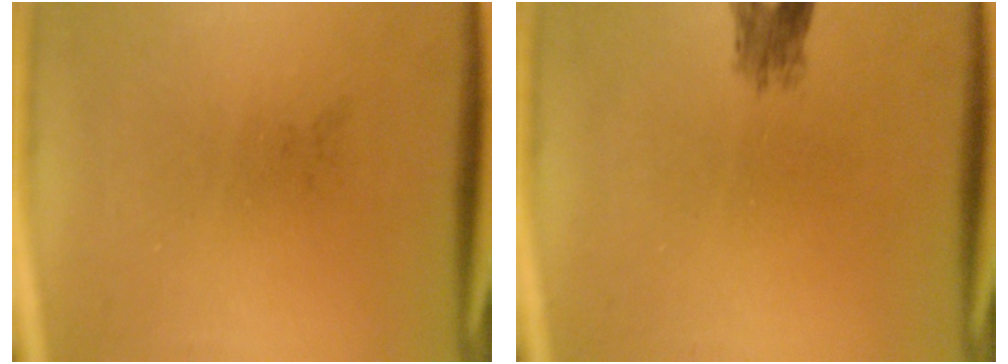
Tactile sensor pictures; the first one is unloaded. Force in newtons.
{"total": 2.5}